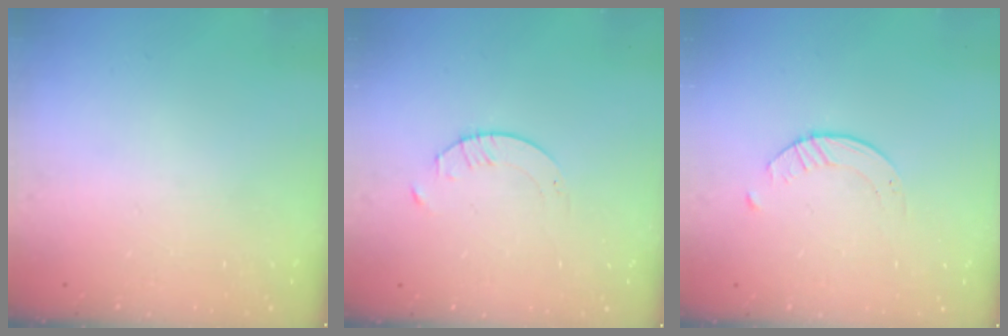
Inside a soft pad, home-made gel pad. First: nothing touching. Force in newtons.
{"total": 1.6, "press": 1.6, "slide": 0.2}
{"total": 1.6, "press": 1.6, "slide": 0.3}